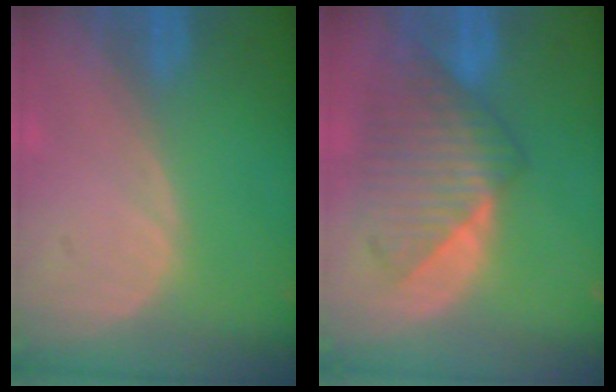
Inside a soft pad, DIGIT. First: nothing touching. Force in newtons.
{"total": 8.7, "press": 8.1, "slide": 3.1}